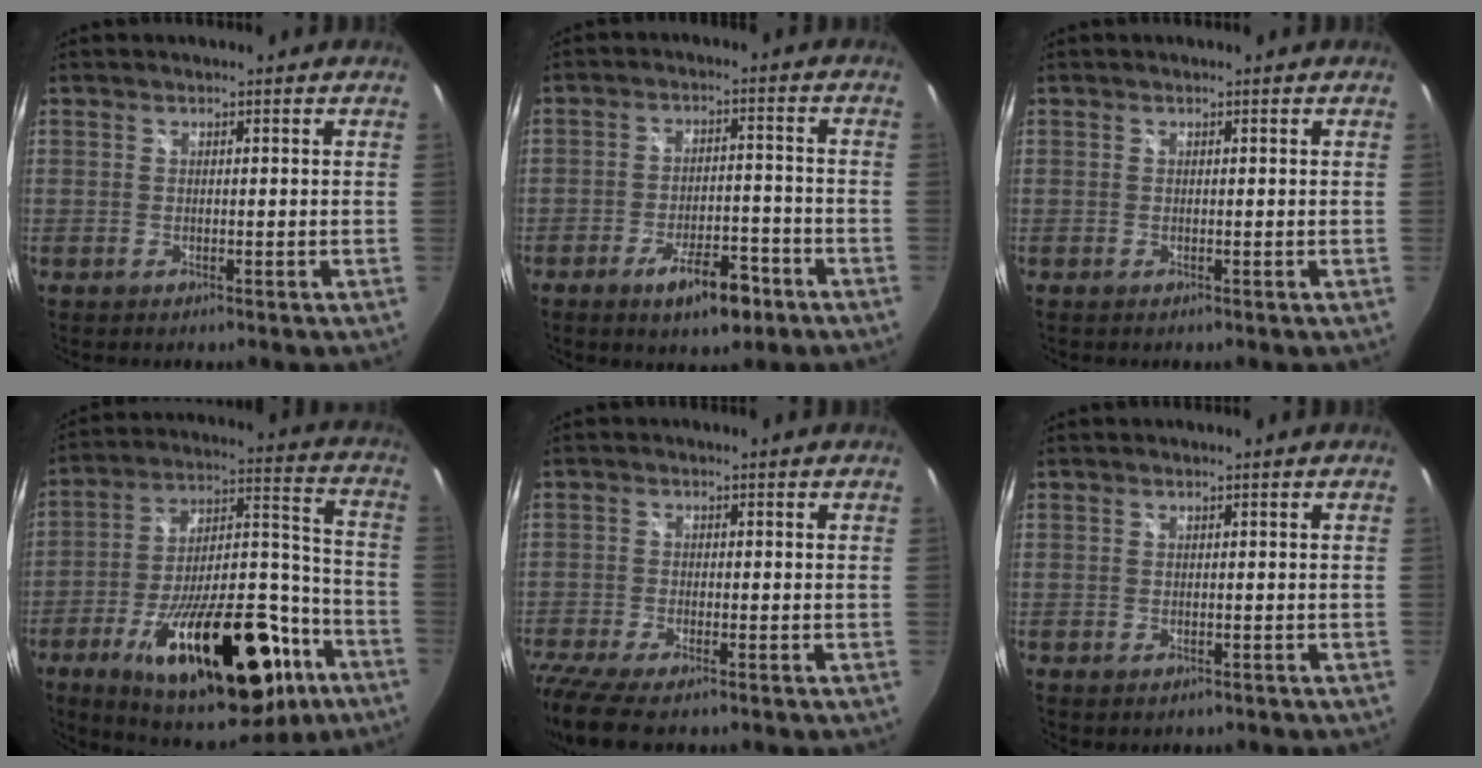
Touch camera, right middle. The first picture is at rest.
{"total": 8.7, "force": [-5.3, 3.3, 6.0], "torque": [-0.113, -0.001, -0.074]}
{"total": 0.0}
{"total": 31.5, "force": [-16.1, 12.8, 23.8], "torque": [-0.371, 0.012, -0.233]}
{"total": 9.1, "force": [-7.2, 2.1, 5.2], "torque": [-0.133, -0.044, -0.132]}
{"total": 1.2, "force": [-0.7, 0.9, 0.5], "torque": [-0.011, -0.005, -0.008]}